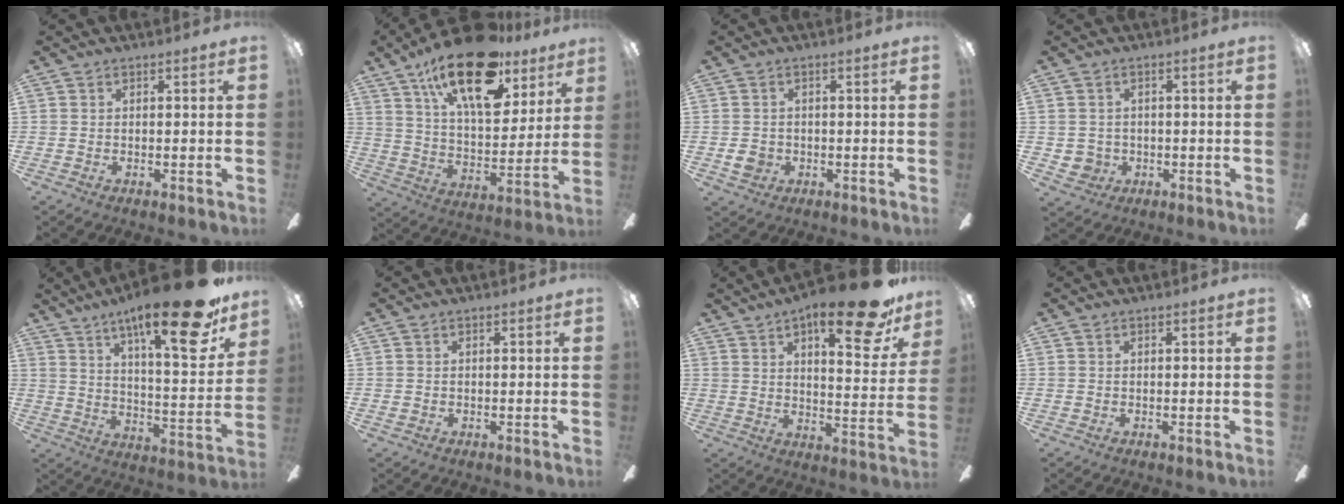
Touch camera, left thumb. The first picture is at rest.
{"total": 23.9, "force": [15.0, 10.1, 15.6], "torque": [-0.251, -0.077, 0.257]}
{"total": 2.6, "force": [-0.6, 2.1, 1.4], "torque": [-0.022, 0.006, -0.010]}
{"total": 3.3, "force": [-0.3, 3.3, 0.5], "torque": [-0.023, 0.003, -0.005]}
{"total": 23.3, "force": [15.4, 5.9, 16.4], "torque": [-0.252, -0.099, 0.244]}
{"total": 0.6, "force": [-0.3, 0.5, 0.3], "torque": [-0.006, 0.003, -0.006]}
{"total": 19.1, "force": [11.9, 5.8, 13.8], "torque": [-0.190, -0.067, 0.181]}
{"total": 0.0}